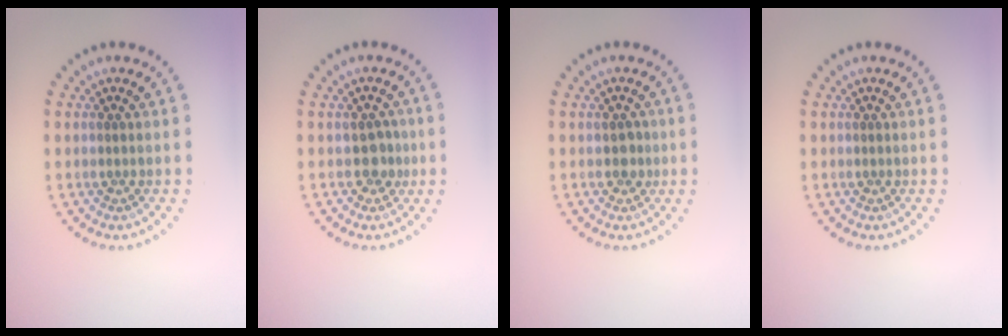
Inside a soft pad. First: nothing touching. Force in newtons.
{"total": 1.7, "press": 1.6, "slide": 0.7}
{"total": 1.3, "press": 1.3, "slide": 0.2}
{"total": 0.0}